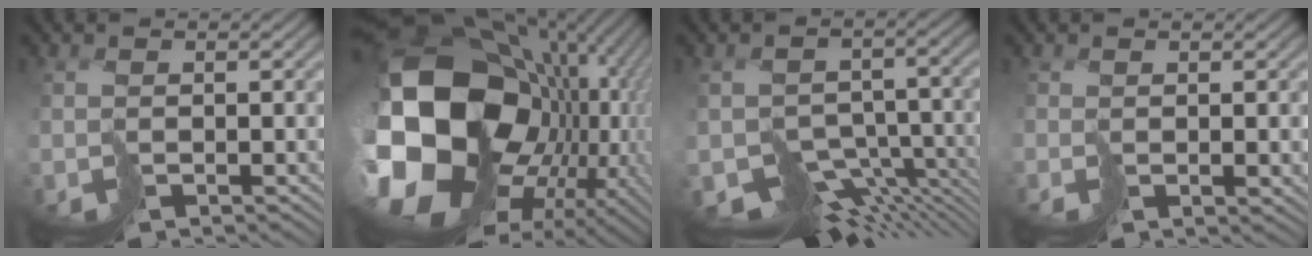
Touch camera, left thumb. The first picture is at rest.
{"total": 21.4, "force": [-0.2, 16.1, 14.1], "torque": [-0.285, -0.039, 0.001]}
{"total": 8.7, "force": [-5.5, 4.4, 5.1], "torque": [-0.100, -0.026, -0.061]}
{"total": 0.7, "force": [-0.1, 0.3, 0.7], "torque": [0.001, -0.004, 0.007]}